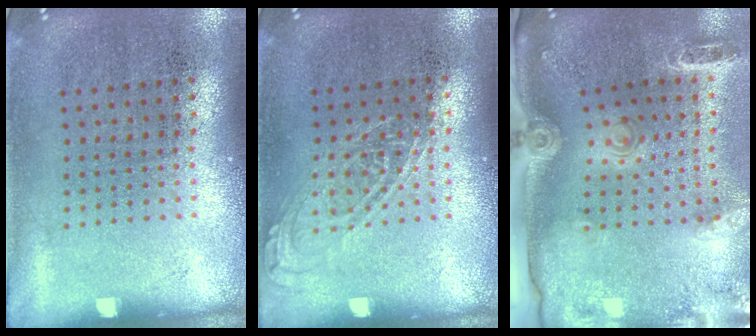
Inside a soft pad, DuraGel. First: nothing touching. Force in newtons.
{"total": 1.1, "press": 1.0, "slide": 0.3}
{"total": 2.8, "press": 2.1, "slide": 1.9}